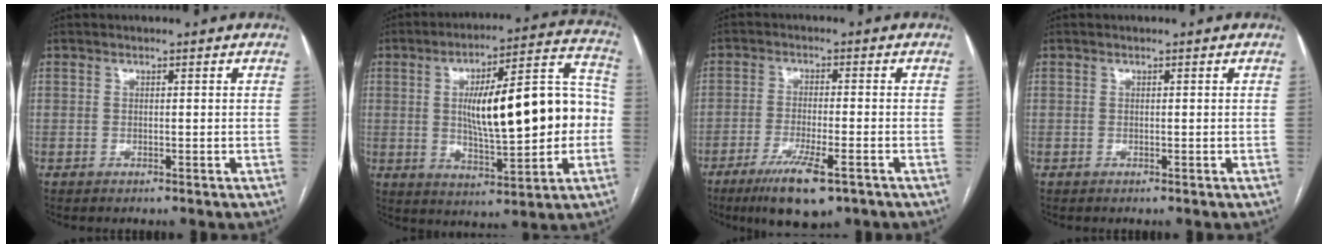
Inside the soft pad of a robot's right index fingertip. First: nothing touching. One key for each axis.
{"total": 19.7, "fx": 0.0, "fy": 4.9, "fz": 19.1, "tx": -0.282, "ty": 0.035, "tz": 0.006}
{"total": 9.3, "fx": -5.8, "fy": 1.5, "fz": 7.1, "tx": -0.126, "ty": -0.021, "tz": -0.090}
{"total": 0.0}